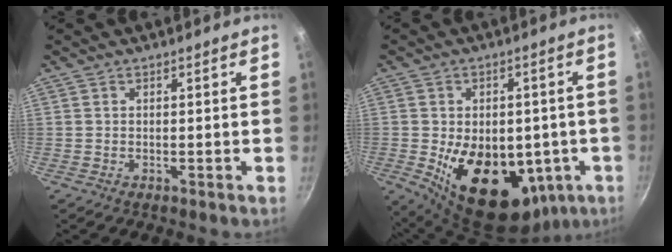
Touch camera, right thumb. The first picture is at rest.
{"total": 20.7, "force": [-4.3, 13.3, 15.2], "torque": [-0.205, -0.006, -0.039]}